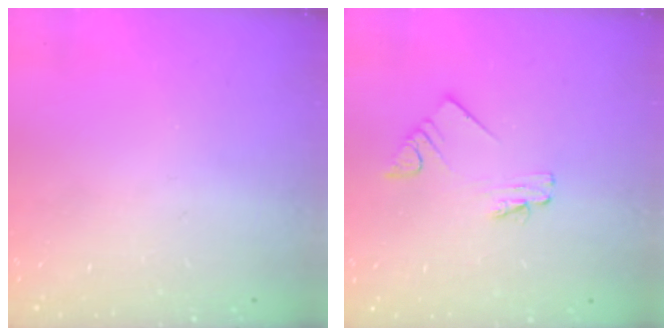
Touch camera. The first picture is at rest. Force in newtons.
{"total": 1.9, "press": 1.9, "slide": 0.1}